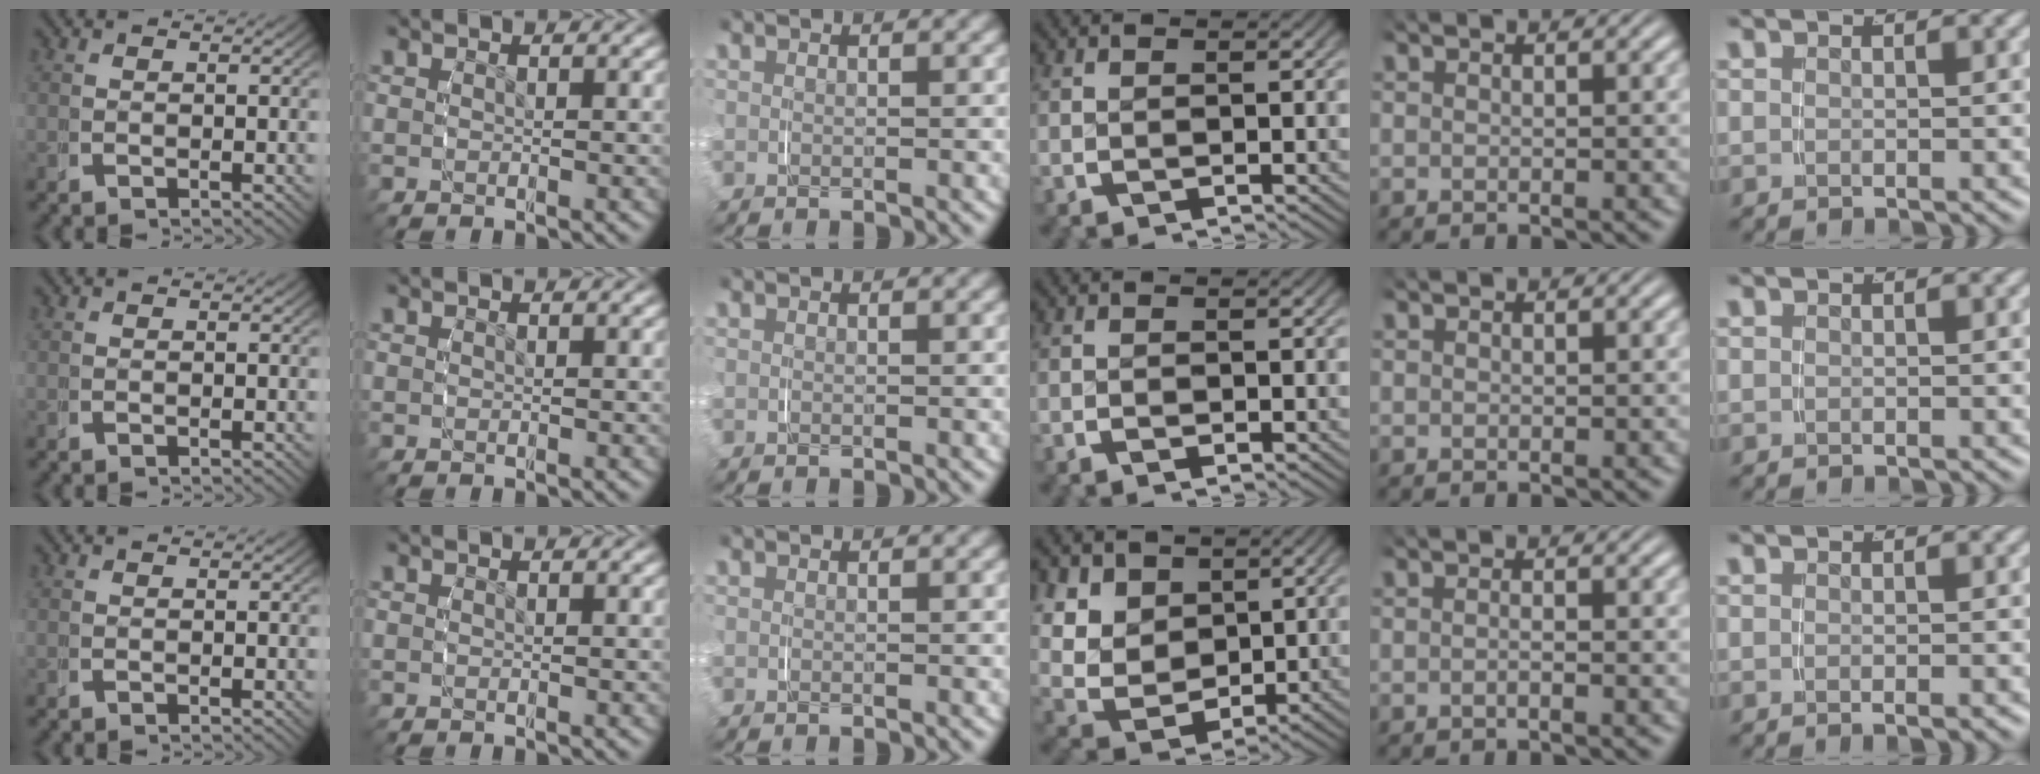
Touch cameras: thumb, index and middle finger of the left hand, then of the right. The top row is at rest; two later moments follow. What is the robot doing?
{"motion": "grasp_and_lifting", "object": "napkin"}